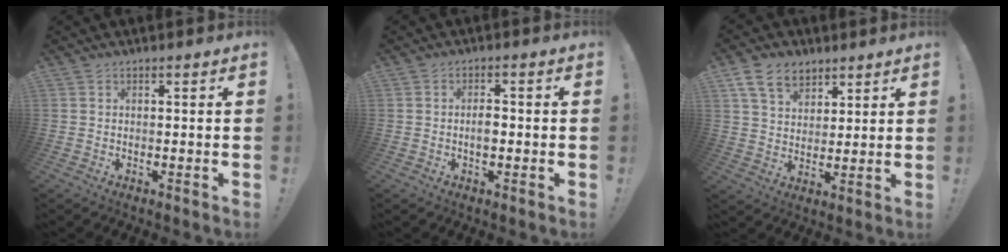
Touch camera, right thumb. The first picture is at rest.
{"total": 3.2, "force": [-0.7, 1.7, 2.6], "torque": [-0.031, 0.002, -0.016]}
{"total": 11.1, "force": [6.7, 7.2, 5.0], "torque": [-0.081, -0.027, 0.129]}